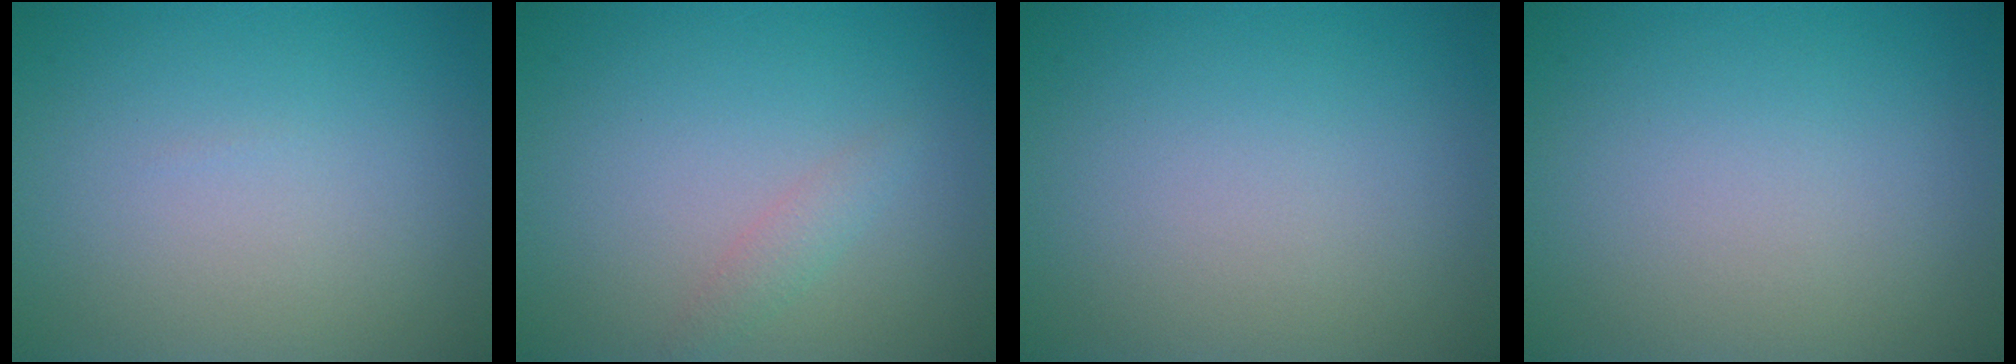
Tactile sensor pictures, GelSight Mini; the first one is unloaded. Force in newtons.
{"total": 1.2, "press": 1.2, "slide": 0.1}
{"total": 0.0}
{"total": 0.0}